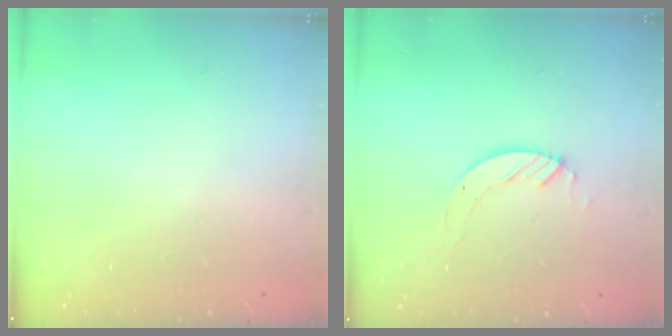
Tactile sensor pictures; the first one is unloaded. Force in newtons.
{"total": 4.1, "press": 4.1, "slide": 0.3}